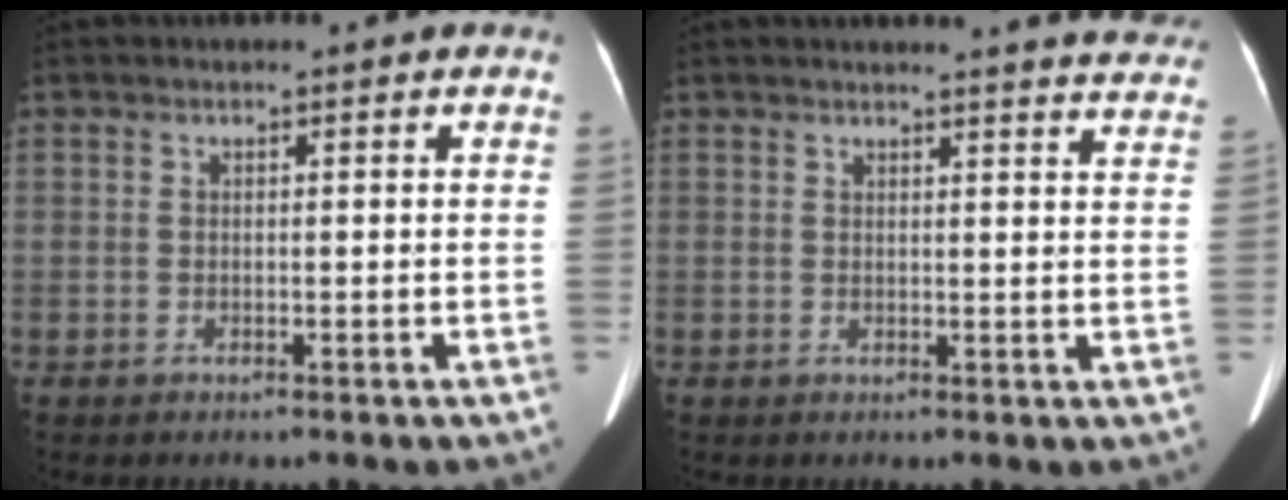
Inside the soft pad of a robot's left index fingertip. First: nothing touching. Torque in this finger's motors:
{"motor_torque": [0.59, -1.55, 0.19, 0.04]}